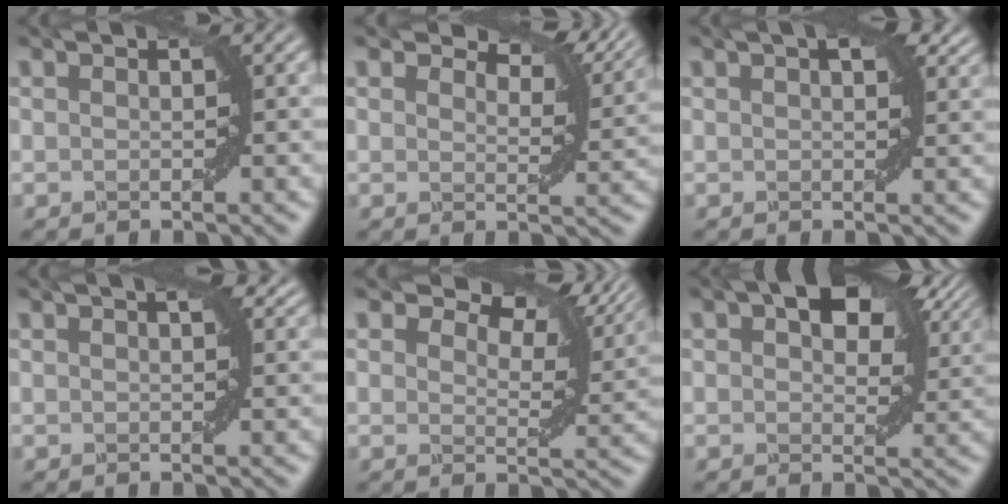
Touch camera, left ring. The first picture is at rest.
{"total": 6.6, "force": [4.9, 2.6, 3.5], "torque": [-0.052, 0.009, 0.073]}
{"total": 3.3, "force": [1.6, 1.4, 2.5], "torque": [-0.027, 0.007, 0.022]}
{"total": 1.5, "force": [1.0, 0.5, 1.1], "torque": [-0.009, -0.001, 0.016]}
{"total": 8.2, "force": [5.9, 3.5, 4.5], "torque": [-0.069, 0.006, 0.087]}
{"total": 8.7, "force": [4.0, 4.5, 6.4], "torque": [-0.083, 0.014, 0.061]}